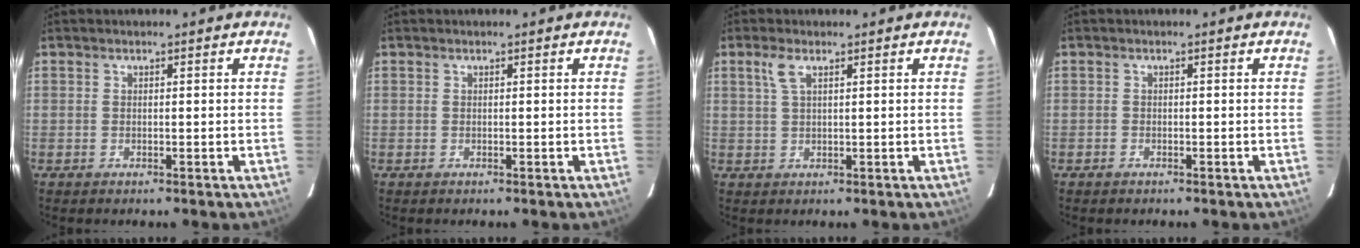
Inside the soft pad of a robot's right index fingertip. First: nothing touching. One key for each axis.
{"total": 0.0}
{"total": 2.8, "fx": 1.5, "fy": 0.8, "fz": 2.2, "tx": -0.049, "ty": 0.005, "tz": 0.031}
{"total": 0.6, "fx": -0.5, "fy": 0.3, "fz": 0.0, "tx": -0.001, "ty": 0.003, "tz": -0.008}